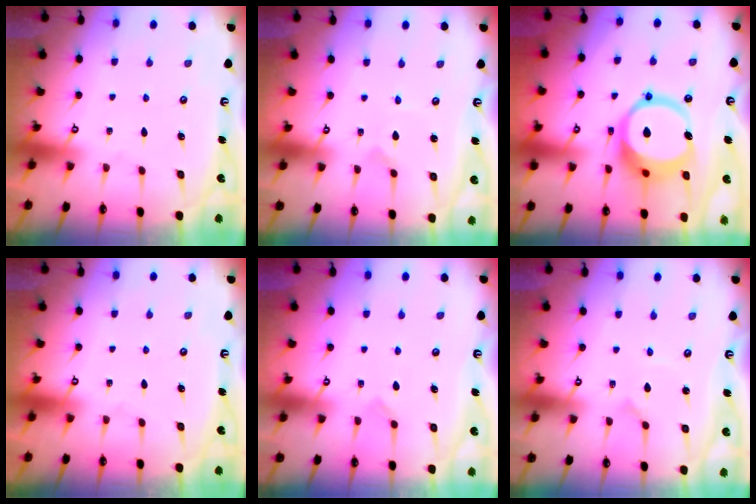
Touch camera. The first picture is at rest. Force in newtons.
{"total": 1.0, "press": 1.0, "slide": 0.0}
{"total": 14.9, "press": 14.8, "slide": 2.0}
{"total": 0.0}
{"total": 4.2, "press": 4.2, "slide": 0.4}
{"total": 0.8, "press": 0.8, "slide": 0.1}